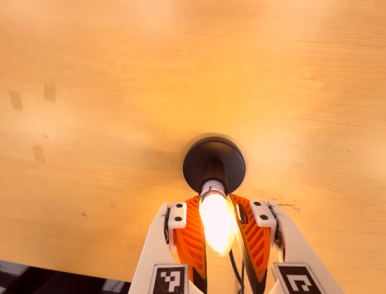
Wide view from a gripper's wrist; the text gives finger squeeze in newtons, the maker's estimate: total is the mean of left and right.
{"total": 19.1, "left": 18.6, "right": 19.7}